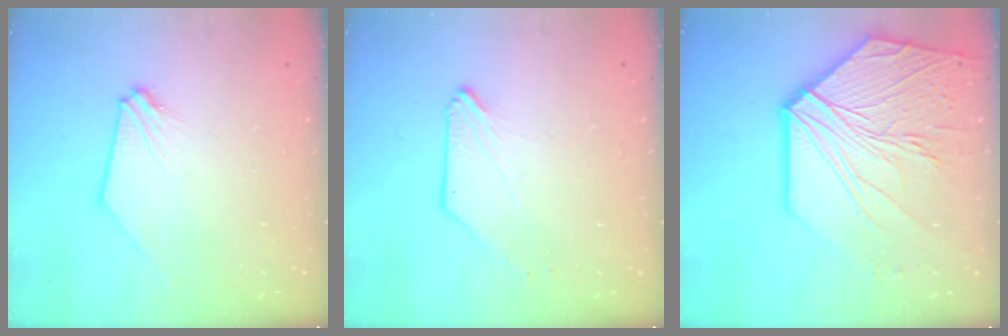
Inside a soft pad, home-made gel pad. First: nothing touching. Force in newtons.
{"total": 0.0}
{"total": 18.8, "press": 18.6, "slide": 2.8}